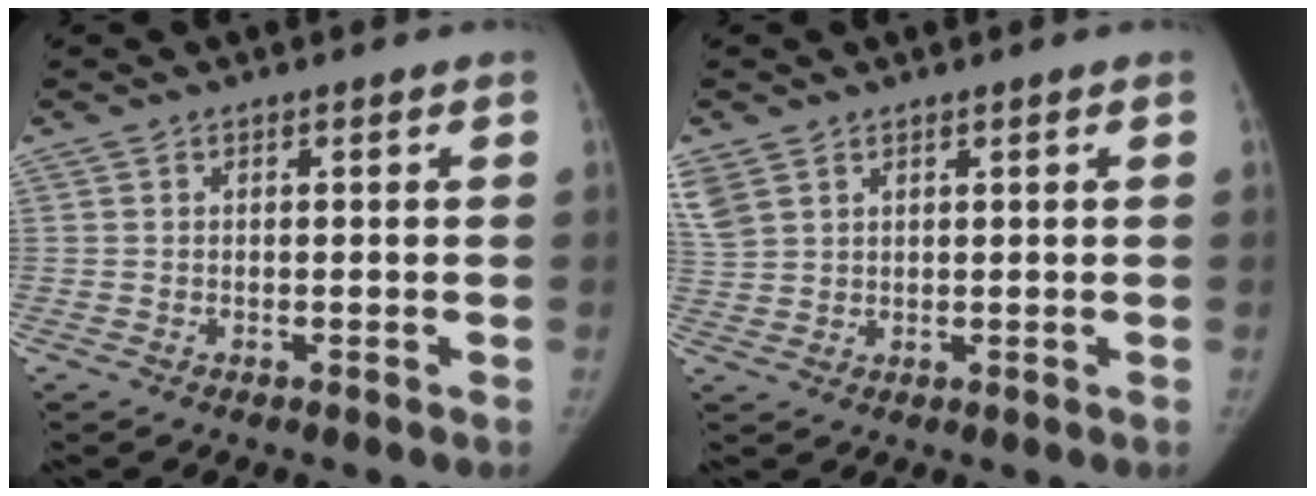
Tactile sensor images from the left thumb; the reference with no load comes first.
{"total": 6.6, "force": [3.8, 4.4, 3.1], "torque": [-0.086, 0.005, 0.087]}